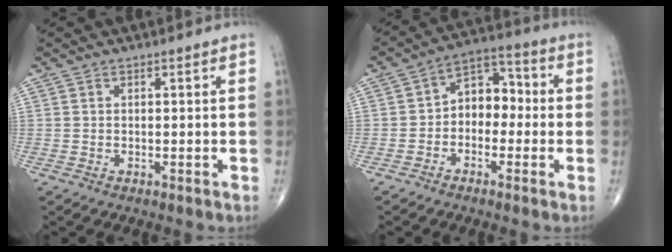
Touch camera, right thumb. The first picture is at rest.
{"total": 8.5, "force": [-0.9, 6.1, 5.8], "torque": [-0.053, 0.040, -0.033]}